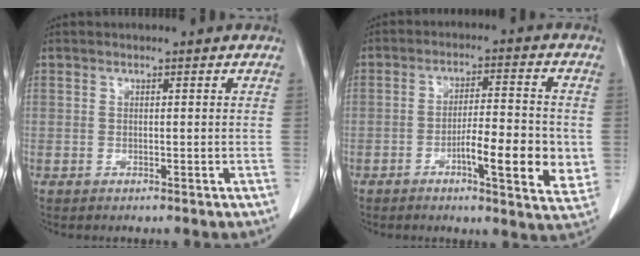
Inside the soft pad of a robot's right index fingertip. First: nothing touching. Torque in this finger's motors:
{"motor_torque": [0.47, -0.15, 0.39, 0.08]}